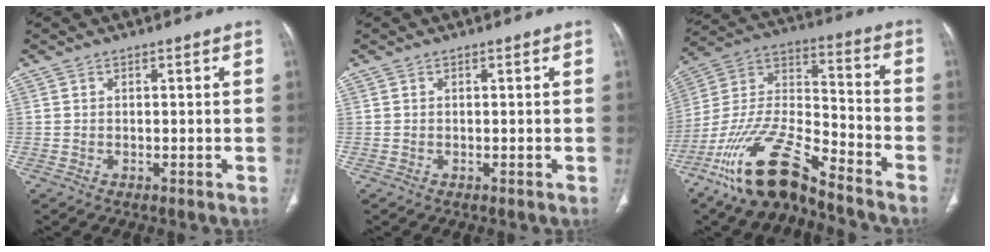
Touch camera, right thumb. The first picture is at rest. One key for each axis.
{"total": 0.0}
{"total": 18.3, "fx": -13.5, "fy": 5.1, "fz": 11.2, "tx": -0.218, "ty": 0.077, "tz": -0.253}